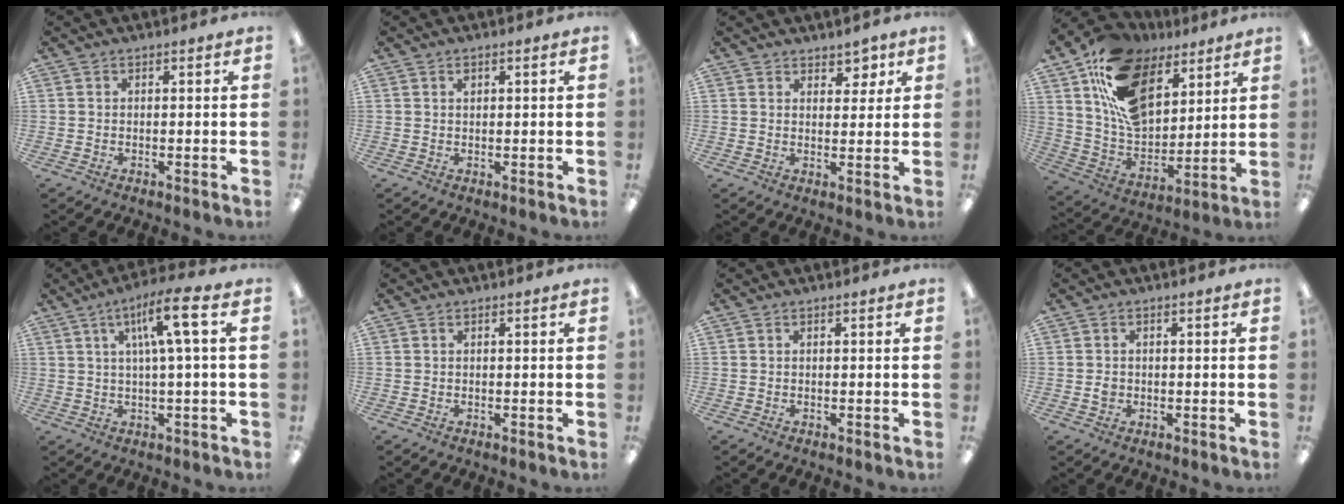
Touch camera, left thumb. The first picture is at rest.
{"total": 1.1, "force": [0.6, 0.4, 0.8], "torque": [-0.018, 0.003, 0.009]}
{"total": 4.1, "force": [3.2, 2.4, 1.1], "torque": [0.001, -0.018, 0.051]}
{"total": 20.6, "force": [10.6, 12.8, 12.1], "torque": [-0.223, -0.040, 0.198]}
{"total": 10.1, "force": [3.7, 1.9, 9.2], "torque": [-0.164, 0.003, 0.057]}
{"total": 0.0}
{"total": 0.0}
{"total": 1.6, "force": [-0.1, 1.3, 1.0], "torque": [-0.019, 0.005, -0.002]}